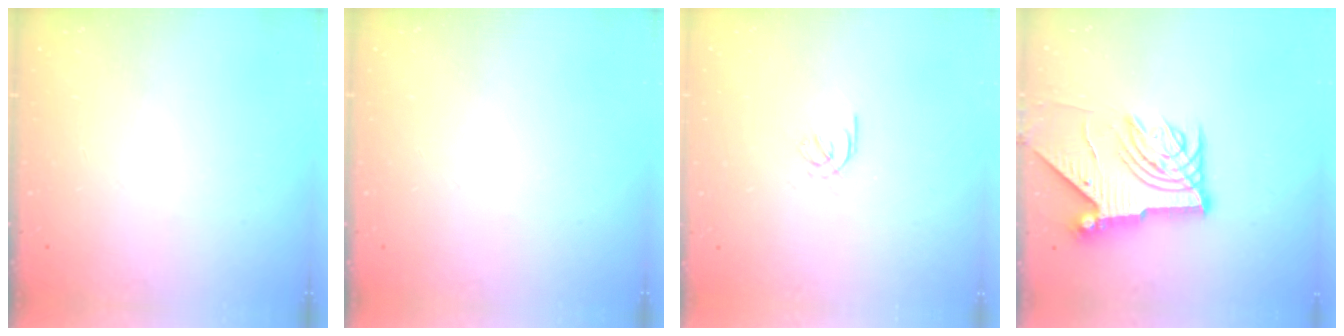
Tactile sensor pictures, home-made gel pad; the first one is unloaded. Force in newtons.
{"total": 0.0}
{"total": 2.0, "press": 1.9, "slide": 0.6}
{"total": 12.2, "press": 12.1, "slide": 1.3}